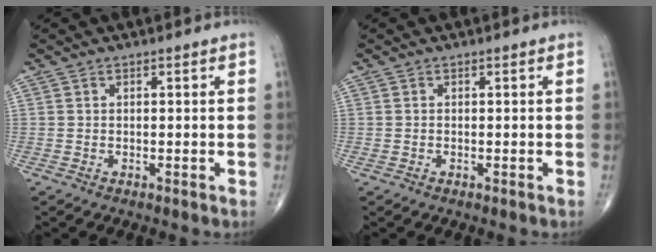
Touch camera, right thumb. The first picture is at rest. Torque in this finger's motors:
{"motor_torque": [0.10, 0.14, -0.13, -0.10, 0.06]}